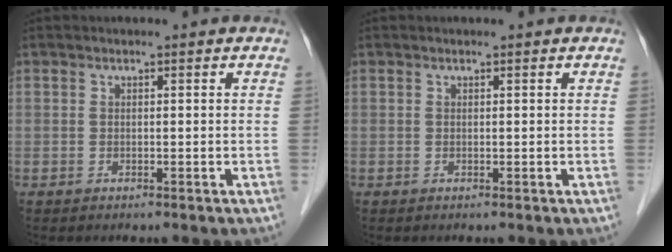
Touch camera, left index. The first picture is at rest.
{"total": 0.0}